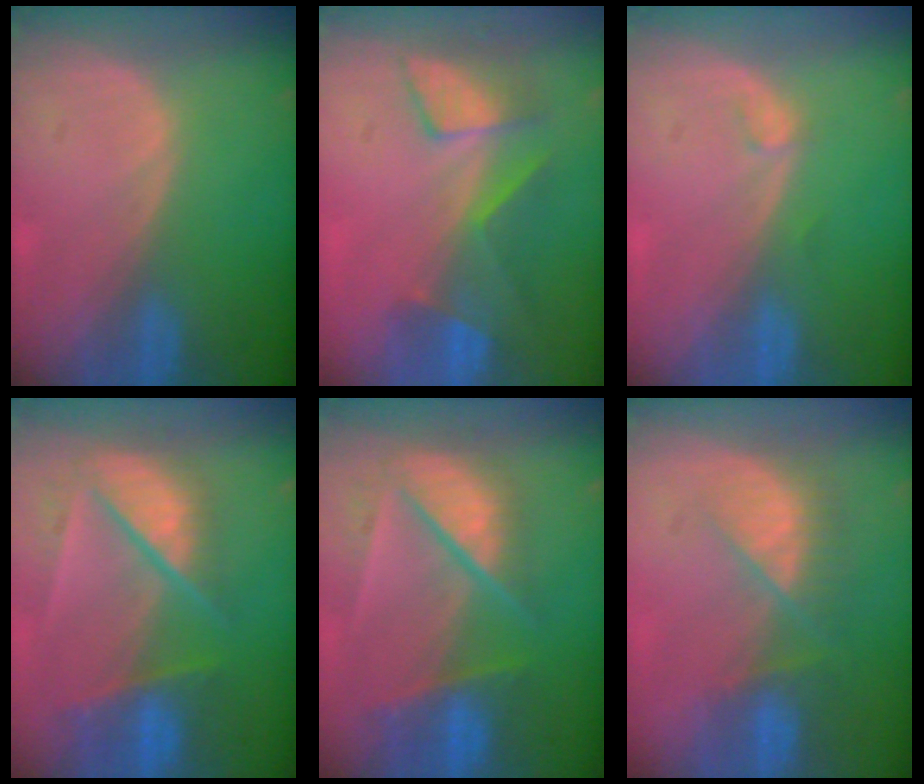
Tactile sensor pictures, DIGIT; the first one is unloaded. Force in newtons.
{"total": 7.7, "press": 6.8, "slide": 3.6}
{"total": 0.8, "press": 0.7, "slide": 0.1}
{"total": 9.8, "press": 8.4, "slide": 4.9}
{"total": 9.8, "press": 8.4, "slide": 4.9}
{"total": 7.5, "press": 6.7, "slide": 3.4}